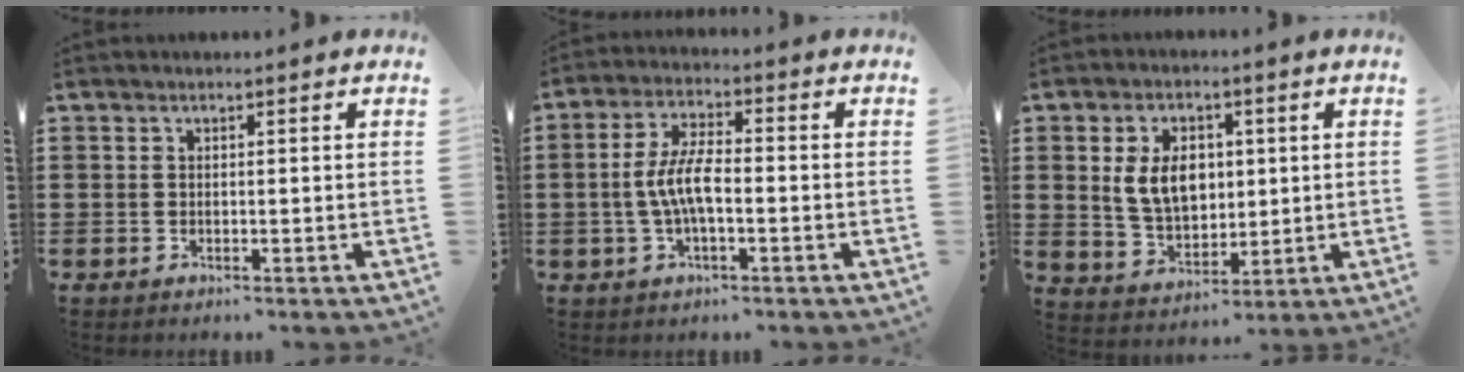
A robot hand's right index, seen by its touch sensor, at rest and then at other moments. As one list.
[{"total": 6.3, "force": [-1.0, 1.8, 6.0], "torque": [-0.130, -0.002, -0.025]}, {"total": 7.3, "force": [1.3, 4.5, 5.5], "torque": [-0.123, 0.007, 0.018]}]